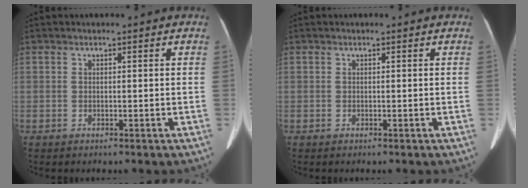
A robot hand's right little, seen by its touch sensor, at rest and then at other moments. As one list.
[{"total": 0.0}]